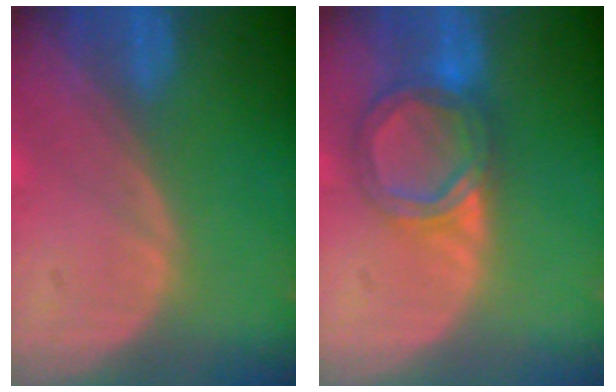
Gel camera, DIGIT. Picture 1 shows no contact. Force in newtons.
{"total": 6.5, "press": 5.7, "slide": 3.0}